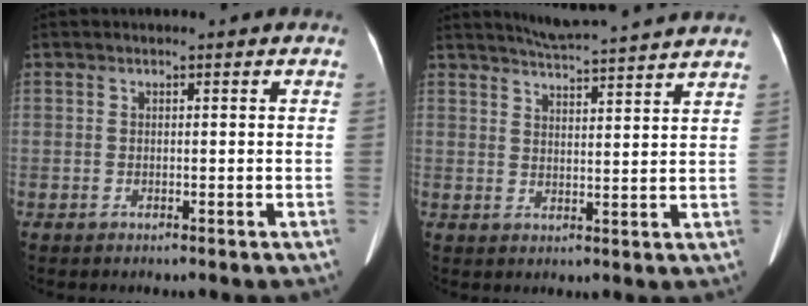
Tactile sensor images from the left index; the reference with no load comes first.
{"total": 11.8, "force": [11.0, -0.4, 4.2], "torque": [-0.074, 0.014, 0.145]}